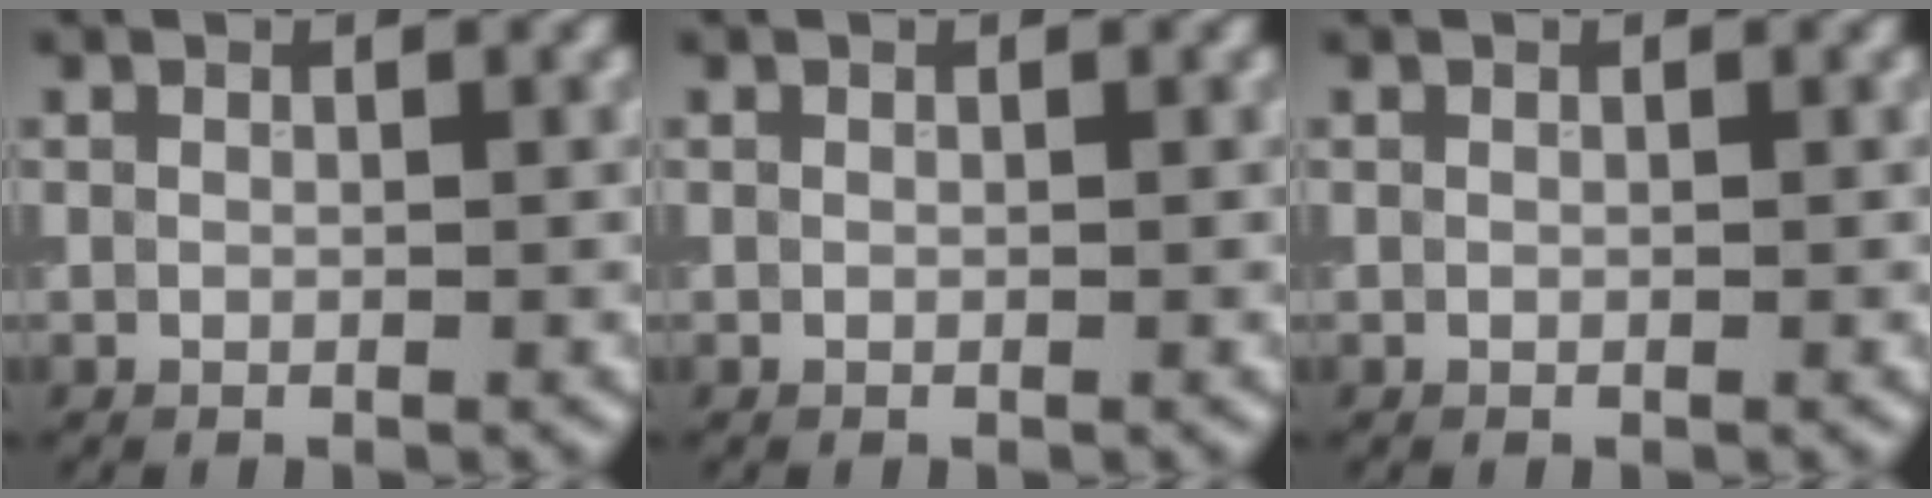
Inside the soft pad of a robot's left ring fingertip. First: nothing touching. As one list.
[{"total": 0.0}, {"total": 0.0}]